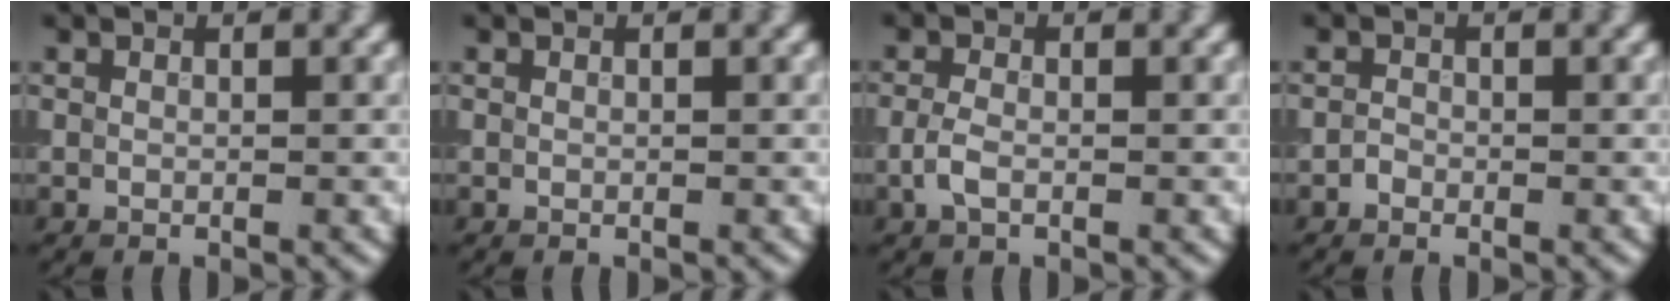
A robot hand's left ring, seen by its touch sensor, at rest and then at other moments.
{"total": 0.0}
{"total": 1.8, "force": [-0.8, 1.0, 1.4], "torque": [-0.035, 0.001, -0.021]}
{"total": 0.7, "force": [-0.6, 0.4, 0.1], "torque": [-0.002, -0.001, -0.016]}